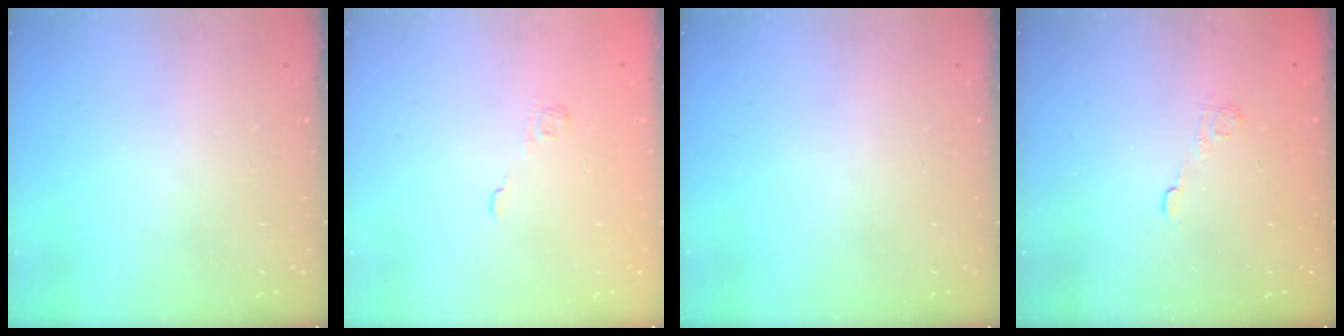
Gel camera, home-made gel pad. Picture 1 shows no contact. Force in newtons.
{"total": 2.2, "press": 1.8, "slide": 1.3}
{"total": 0.0}
{"total": 2.9, "press": 2.5, "slide": 1.4}